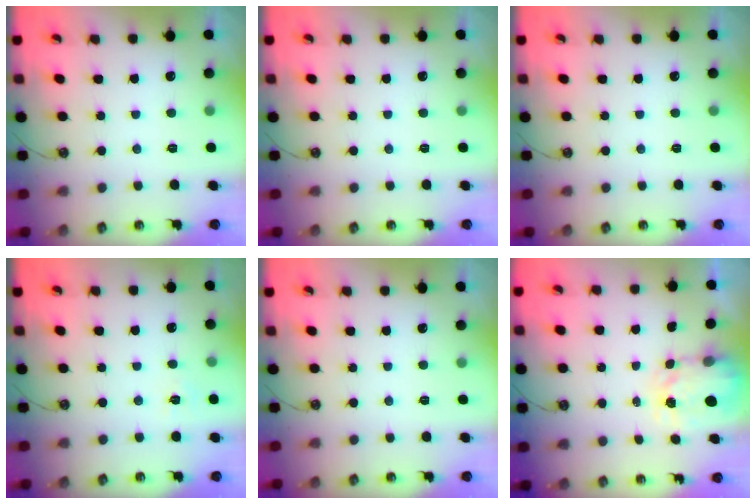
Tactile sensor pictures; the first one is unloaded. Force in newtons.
{"total": 0.0}
{"total": 0.0}
{"total": 4.1, "press": 4.1, "slide": 0.6}
{"total": 0.0}
{"total": 3.7, "press": 3.6, "slide": 0.4}